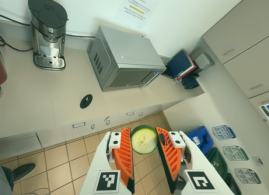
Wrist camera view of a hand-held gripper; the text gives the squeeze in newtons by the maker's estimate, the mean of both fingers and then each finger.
{"total": 8.4, "left": 8.2, "right": 8.6}